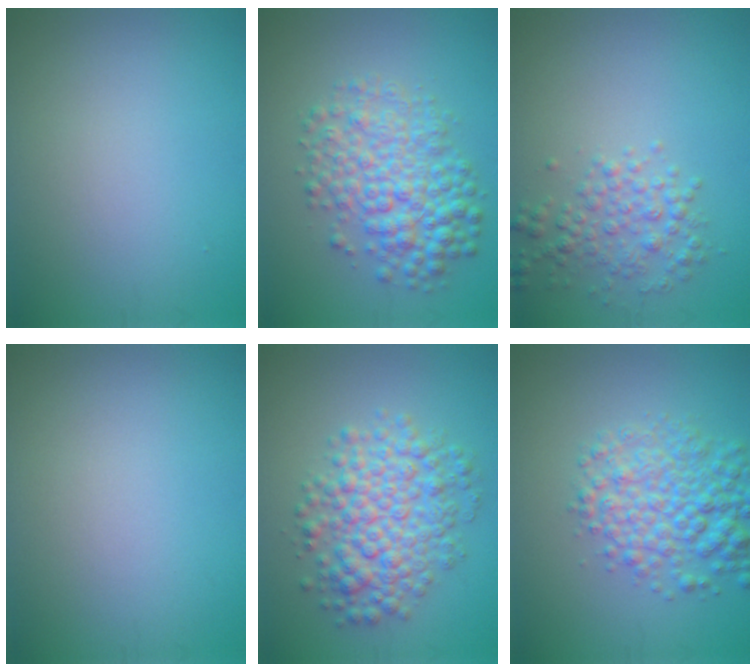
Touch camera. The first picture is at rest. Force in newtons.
{"total": 5.9, "press": 5.9, "slide": 0.1}
{"total": 2.8, "press": 2.8, "slide": 0.1}
{"total": 0.0}
{"total": 6.2, "press": 6.2, "slide": 0.1}
{"total": 5.9, "press": 5.9, "slide": 0.2}